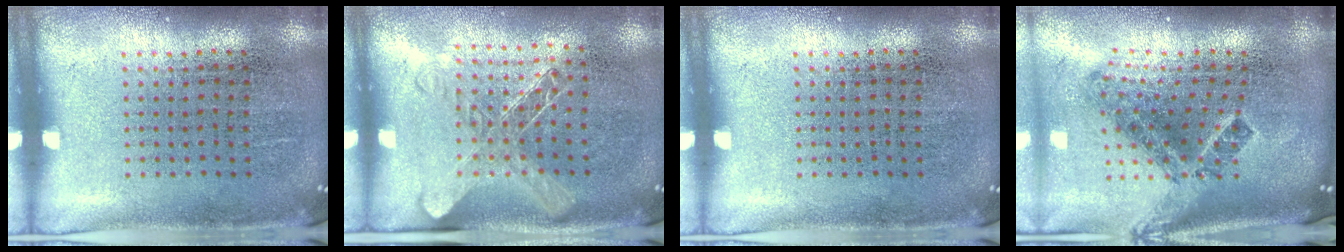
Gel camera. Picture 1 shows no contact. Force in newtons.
{"total": 1.4, "press": 1.2, "slide": 0.6}
{"total": 0.0}
{"total": 2.2, "press": 1.4, "slide": 1.7}